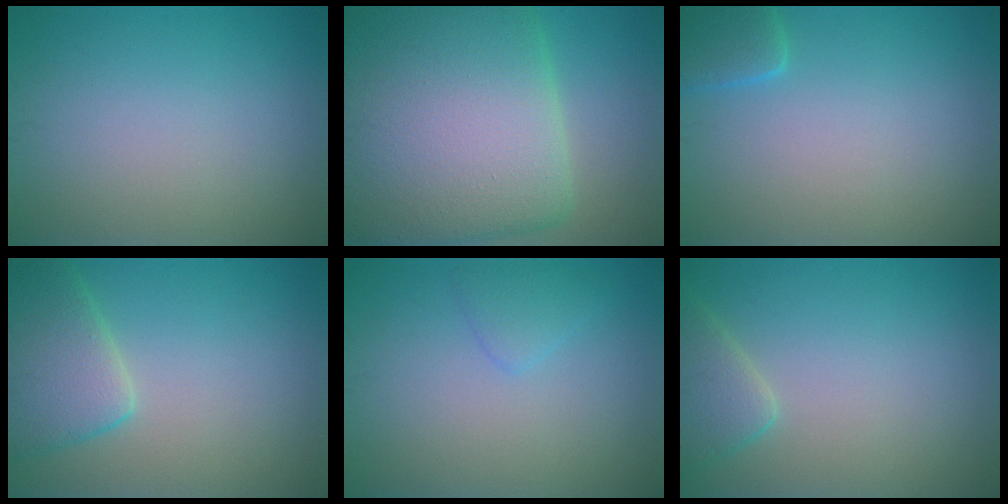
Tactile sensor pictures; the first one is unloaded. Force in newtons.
{"total": 16.8, "press": 16.8, "slide": 0.3}
{"total": 2.3, "press": 2.3, "slide": 0.2}
{"total": 5.3, "press": 5.3, "slide": 0.4}
{"total": 1.5, "press": 1.5, "slide": 0.1}
{"total": 2.9, "press": 2.9, "slide": 0.2}